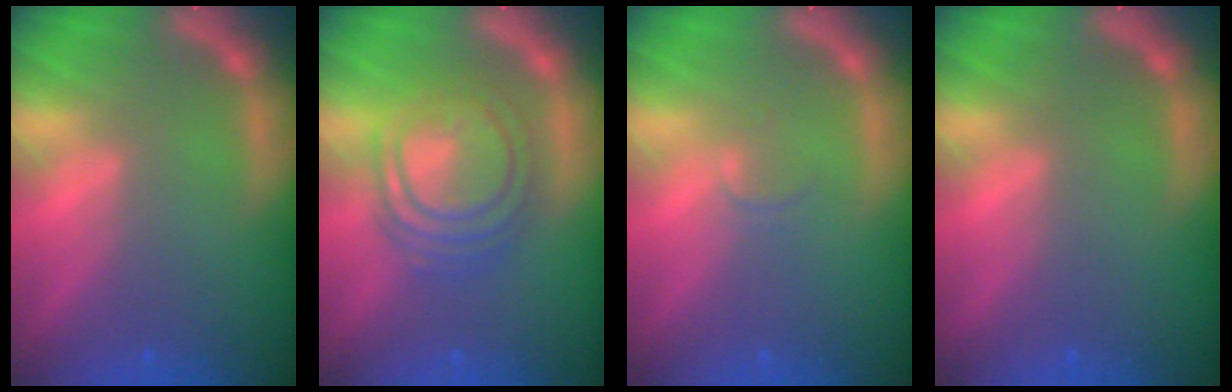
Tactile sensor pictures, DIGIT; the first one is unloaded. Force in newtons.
{"total": 8.1}
{"total": 1.0}
{"total": 0.0}